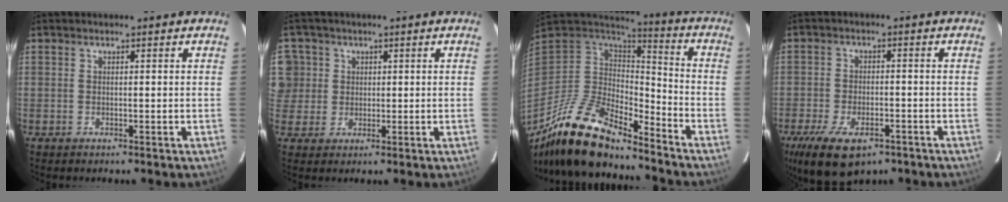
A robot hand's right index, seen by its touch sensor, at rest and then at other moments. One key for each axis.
{"total": 6.3, "fx": 1.5, "fy": 6.1, "fz": 0.8, "tx": -0.007, "ty": 0.025, "tz": 0.028}
{"total": 20.2, "fx": -15.9, "fy": 6.0, "fz": 10.9, "tx": -0.224, "ty": -0.027, "tz": -0.293}
{"total": 13.7, "fx": -8.6, "fy": 6.4, "fz": 8.4, "tx": -0.188, "ty": -0.030, "tz": -0.139}